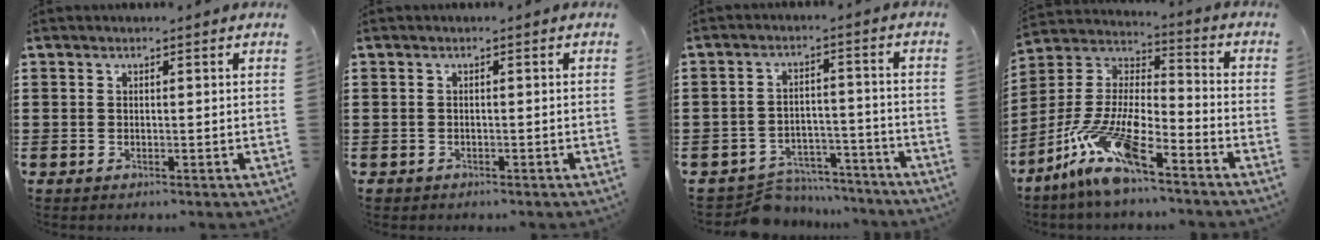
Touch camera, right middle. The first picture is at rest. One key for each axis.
{"total": 0.5, "fx": -0.5, "fy": 0.2, "fz": 0.0, "tx": -0.002, "ty": 0.001, "tz": -0.012}
{"total": 6.0, "fx": -5.8, "fy": 1.2, "fz": 0.4, "tx": -0.012, "ty": 0.015, "tz": -0.117}
{"total": 13.2, "fx": -9.3, "fy": 3.2, "fz": 8.8, "tx": -0.207, "ty": 0.005, "tz": -0.190}